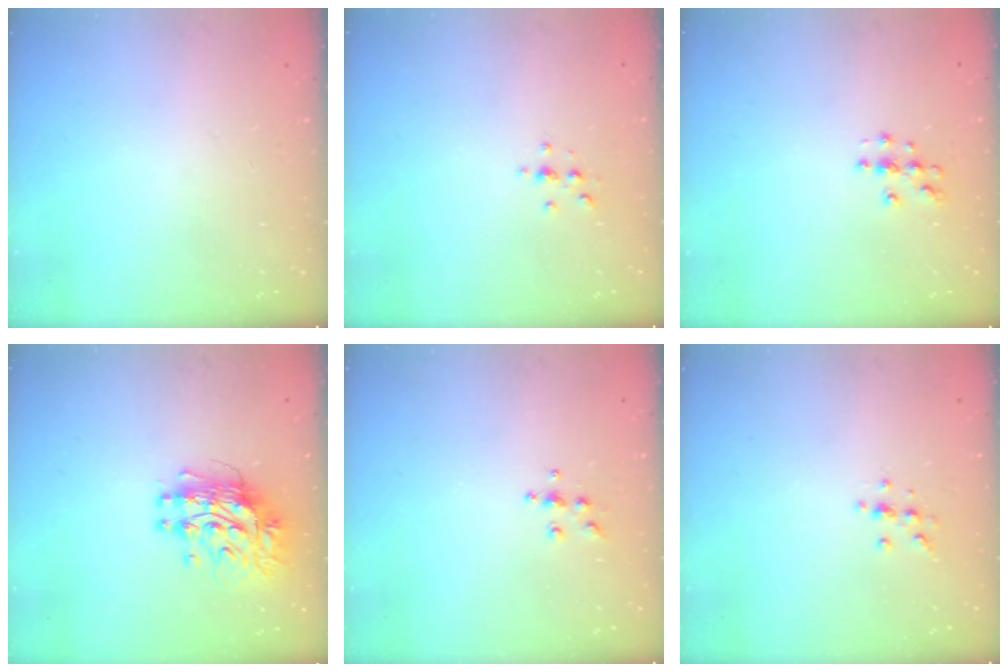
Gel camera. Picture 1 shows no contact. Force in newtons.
{"total": 2.2, "press": 2.1, "slide": 0.2}
{"total": 3.8, "press": 3.8, "slide": 0.2}
{"total": 11.9, "press": 11.9, "slide": 1.0}
{"total": 5.0, "press": 5.0, "slide": 0.5}
{"total": 5.0, "press": 5.0, "slide": 0.6}